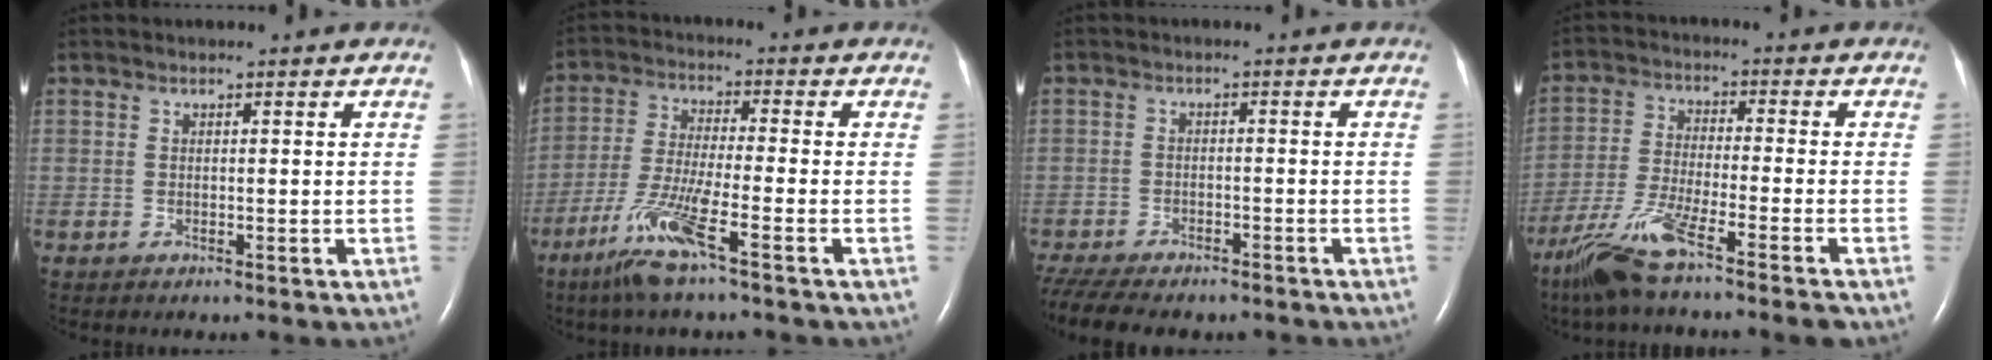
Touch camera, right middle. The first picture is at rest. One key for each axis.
{"total": 9.1, "fx": -5.2, "fy": -0.3, "fz": 7.4, "tx": -0.158, "ty": -0.022, "tz": -0.106}
{"total": 13.3, "fx": -11.0, "fy": 4.3, "fz": 6.1, "tx": -0.139, "ty": -0.010, "tz": -0.157}
{"total": 11.3, "fx": -8.3, "fy": -0.6, "fz": 7.8, "tx": -0.155, "ty": -0.034, "tz": -0.150}